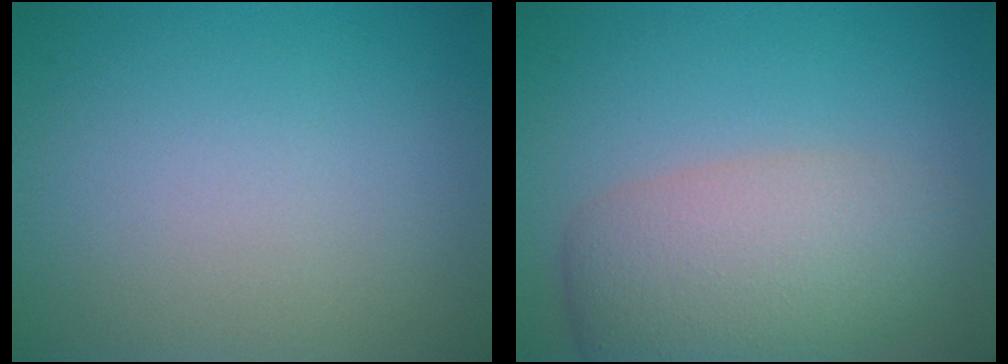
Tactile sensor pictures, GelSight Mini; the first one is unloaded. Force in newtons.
{"total": 6.6, "press": 6.6, "slide": 0.3}